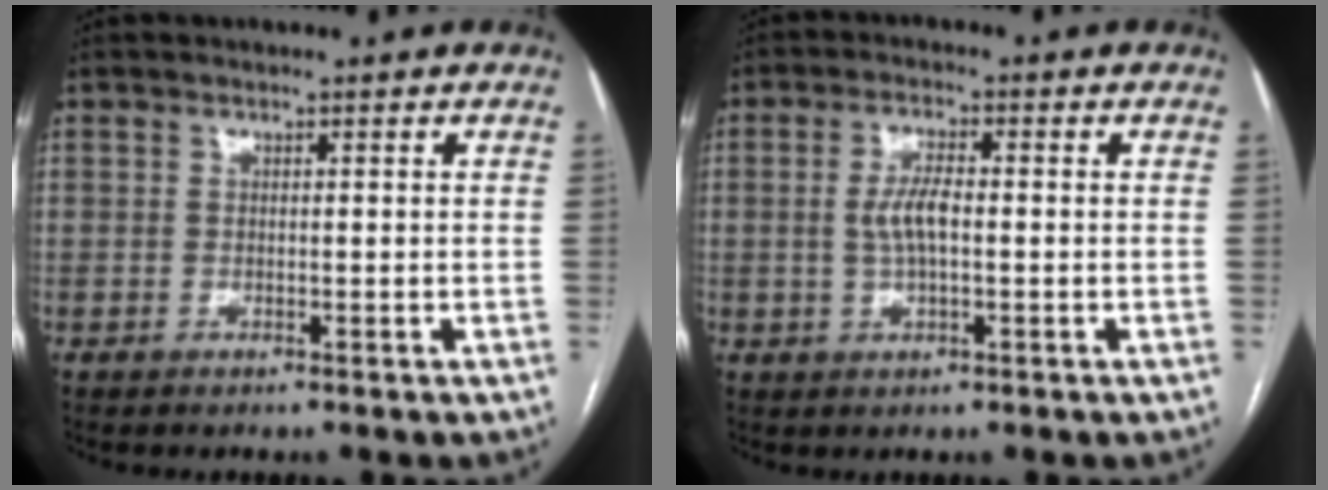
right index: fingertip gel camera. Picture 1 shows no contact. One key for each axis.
{"total": 4.5, "fx": -0.1, "fy": 1.4, "fz": 4.3, "tx": -0.095, "ty": 0.003, "tz": -0.001}